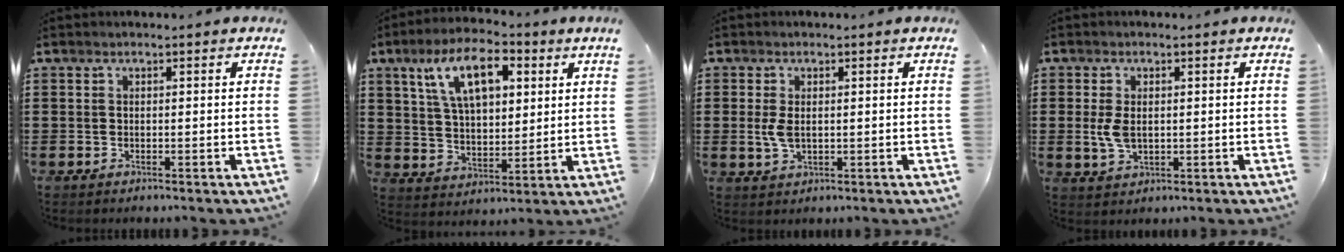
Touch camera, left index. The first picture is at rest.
{"total": 11.4, "force": [6.0, 4.7, 8.4], "torque": [-0.164, 0.005, 0.106]}
{"total": 3.2, "force": [0.1, 1.6, 2.7], "torque": [-0.077, -0.005, -0.005]}
{"total": 4.0, "force": [0.2, 2.3, 3.4], "torque": [-0.090, -0.004, -0.004]}